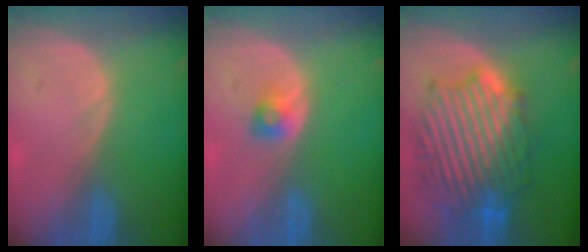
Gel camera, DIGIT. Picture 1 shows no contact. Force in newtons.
{"total": 2.2, "press": 2.1, "slide": 0.3}
{"total": 13.3, "press": 13.3, "slide": 1.1}